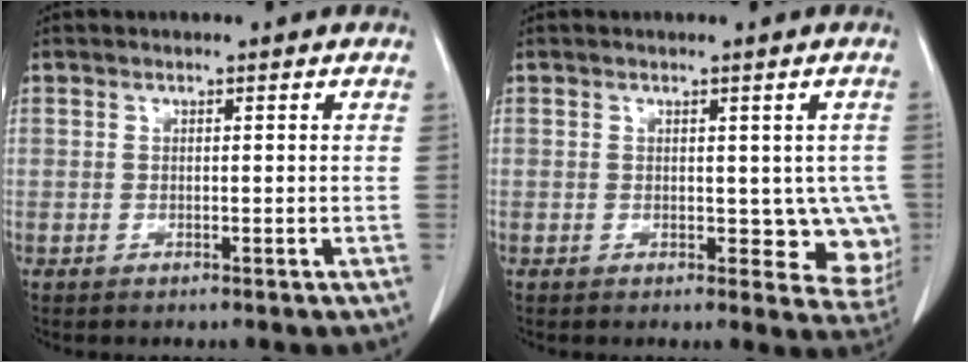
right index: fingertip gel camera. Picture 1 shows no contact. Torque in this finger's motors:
{"motor_torque": [0.07, 0.02, 0.04, 0.01]}